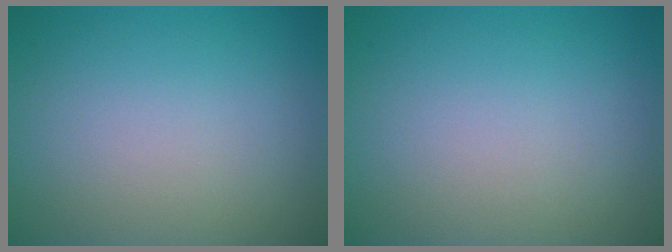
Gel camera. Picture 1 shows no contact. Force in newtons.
{"total": 0.0}